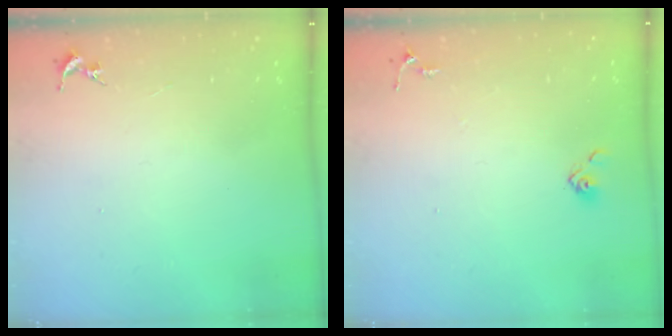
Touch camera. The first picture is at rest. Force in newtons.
{"total": 5.3, "press": 5.3, "slide": 0.6}